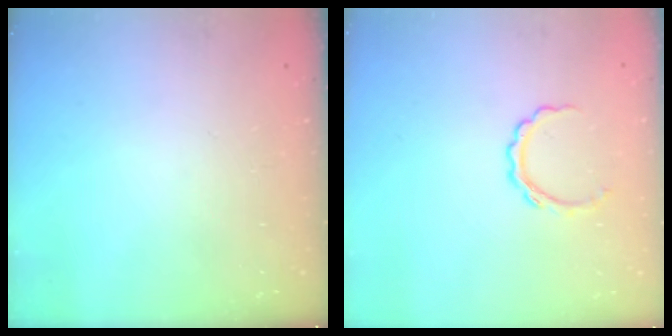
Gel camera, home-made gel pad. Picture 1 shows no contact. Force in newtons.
{"total": 4.6, "press": 4.6, "slide": 0.3}